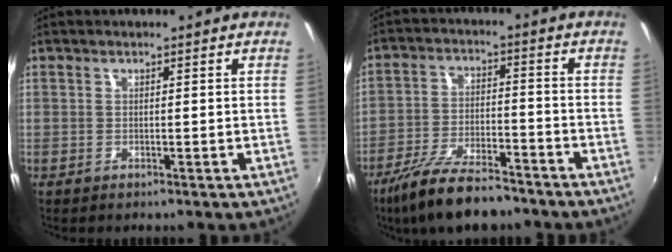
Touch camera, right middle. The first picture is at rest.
{"total": 13.1, "force": [-10.4, 3.5, 7.2], "torque": [-0.157, -0.023, -0.182]}